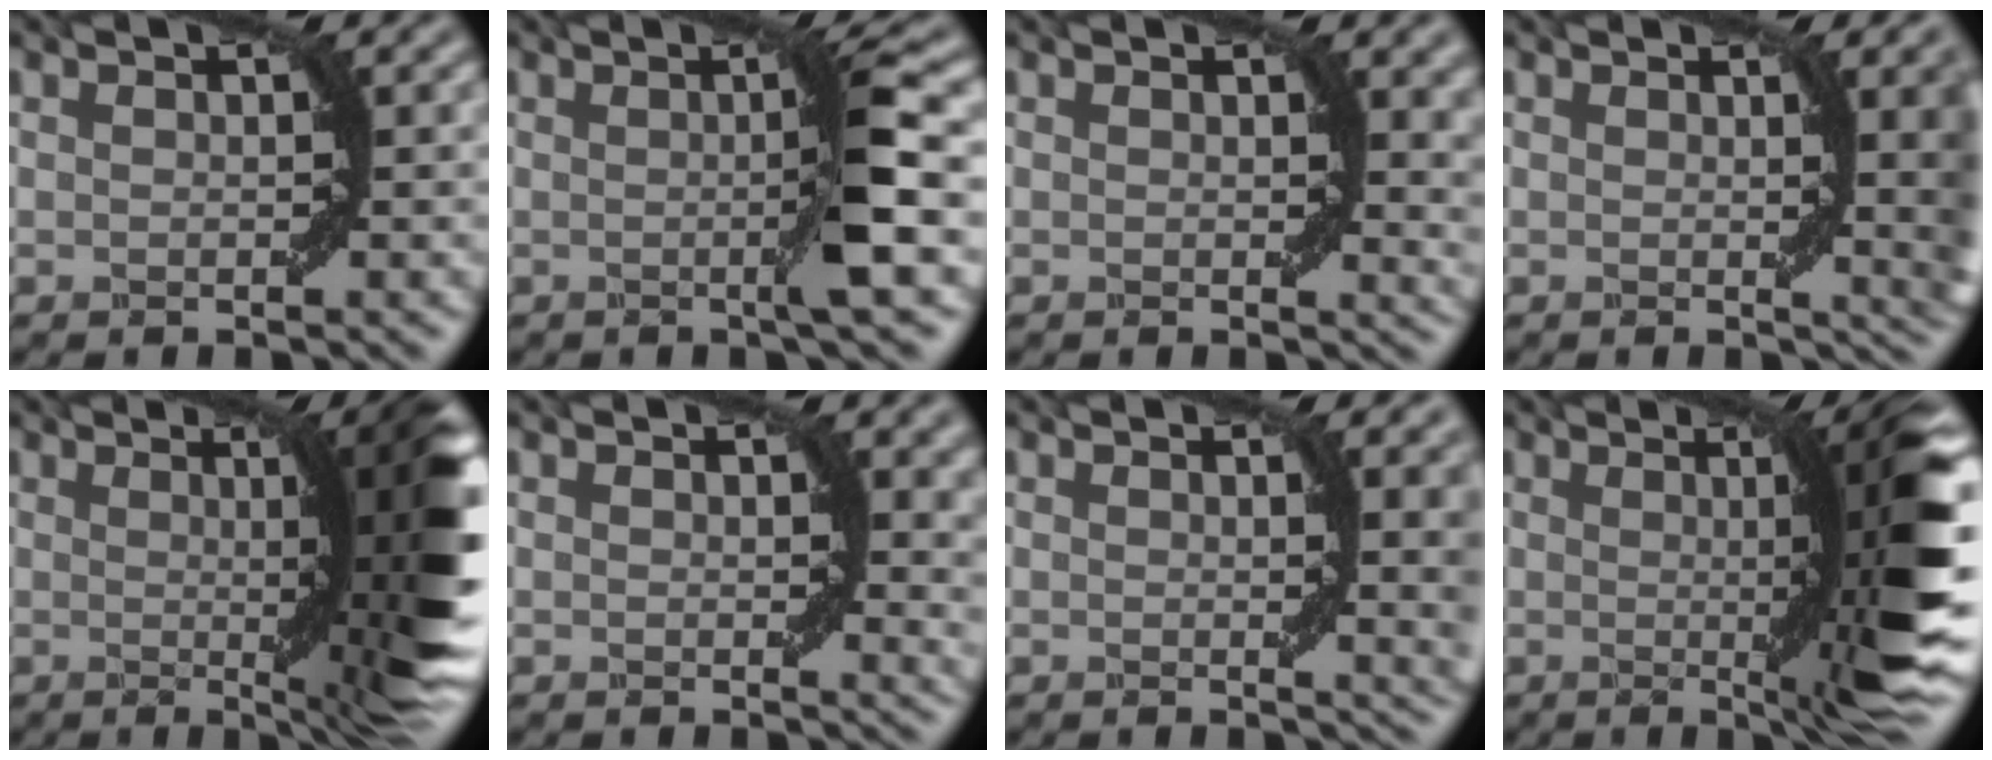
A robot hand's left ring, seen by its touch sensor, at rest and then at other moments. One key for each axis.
{"total": 4.6, "fx": -0.1, "fy": 0.2, "fz": 4.5, "tx": -0.069, "ty": -0.001, "tz": -0.004}
{"total": 3.4, "fx": 1.2, "fy": 1.2, "fz": 2.9, "tx": -0.027, "ty": -0.004, "tz": 0.019}
{"total": 8.3, "fx": 0.7, "fy": 2.6, "fz": 7.9, "tx": -0.058, "ty": 0.008, "tz": 0.009}
{"total": 12.5, "fx": 0.6, "fy": 2.6, "fz": 12.2, "tx": -0.111, "ty": 0.006, "tz": 0.014}
{"total": 3.5, "fx": 1.1, "fy": 1.3, "fz": 3.0, "tx": -0.026, "ty": -0.005, "tz": 0.018}
{"total": 6.9, "fx": 0.8, "fy": 2.2, "fz": 6.5, "tx": -0.050, "ty": 0.001, "tz": 0.015}
{"total": 11.5, "fx": 0.3, "fy": 1.6, "fz": 11.4, "tx": -0.133, "ty": -0.001, "tz": 0.009}